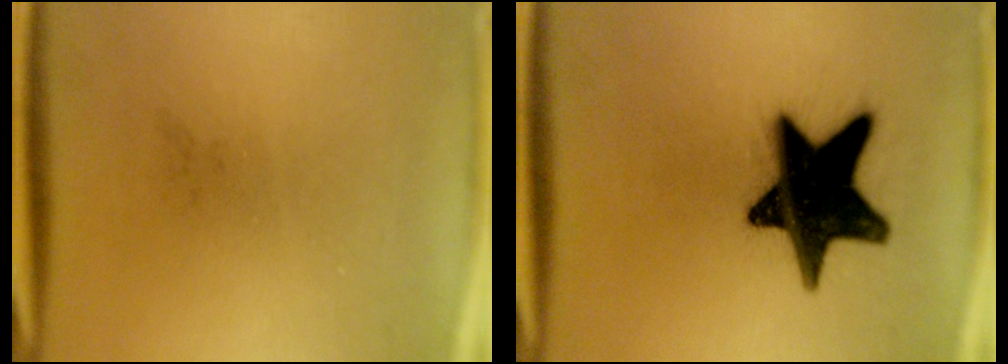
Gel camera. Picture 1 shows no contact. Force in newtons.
{"total": 19.9}